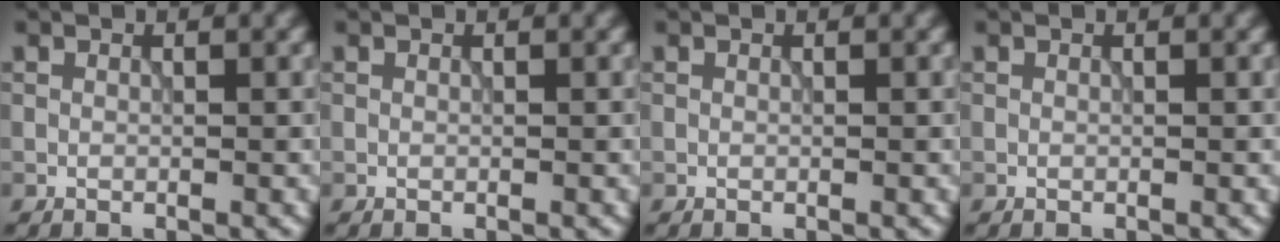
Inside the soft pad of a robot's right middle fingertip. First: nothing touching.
{"total": 0.0}
{"total": 0.0}
{"total": 0.0}